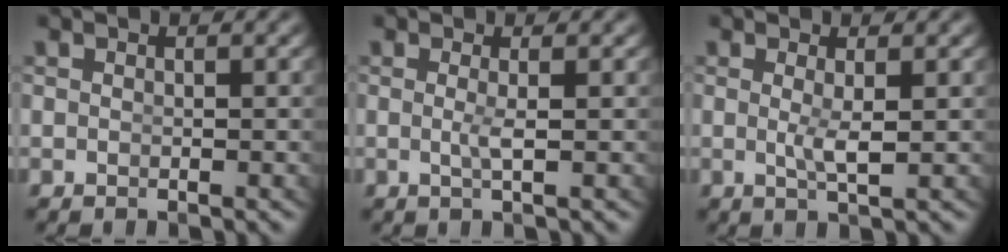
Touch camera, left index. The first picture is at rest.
{"total": 1.3, "force": [-0.2, -0.6, 1.1], "torque": [-0.031, -0.013, 0.006]}
{"total": 1.8, "force": [0.1, -0.4, 1.7], "torque": [-0.039, -0.016, 0.012]}